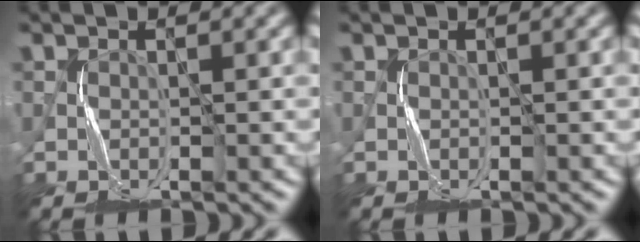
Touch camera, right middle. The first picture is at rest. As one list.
[{"total": 0.0}]